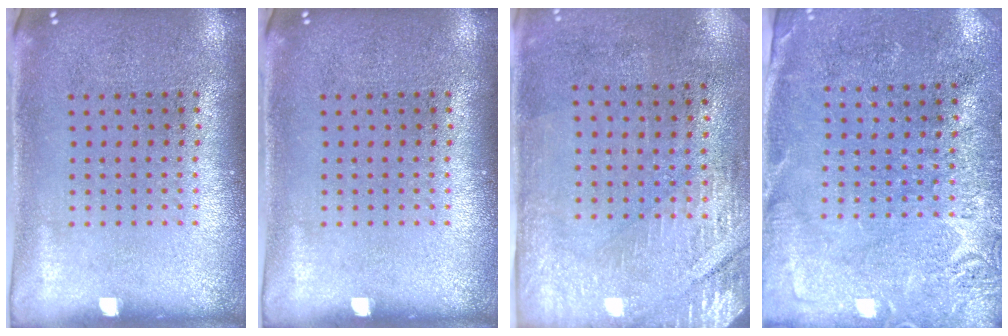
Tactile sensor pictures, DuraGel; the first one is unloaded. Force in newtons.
{"total": 0.0}
{"total": 2.8, "press": 2.4, "slide": 1.4}
{"total": 2.7, "press": 2.7, "slide": 0.7}